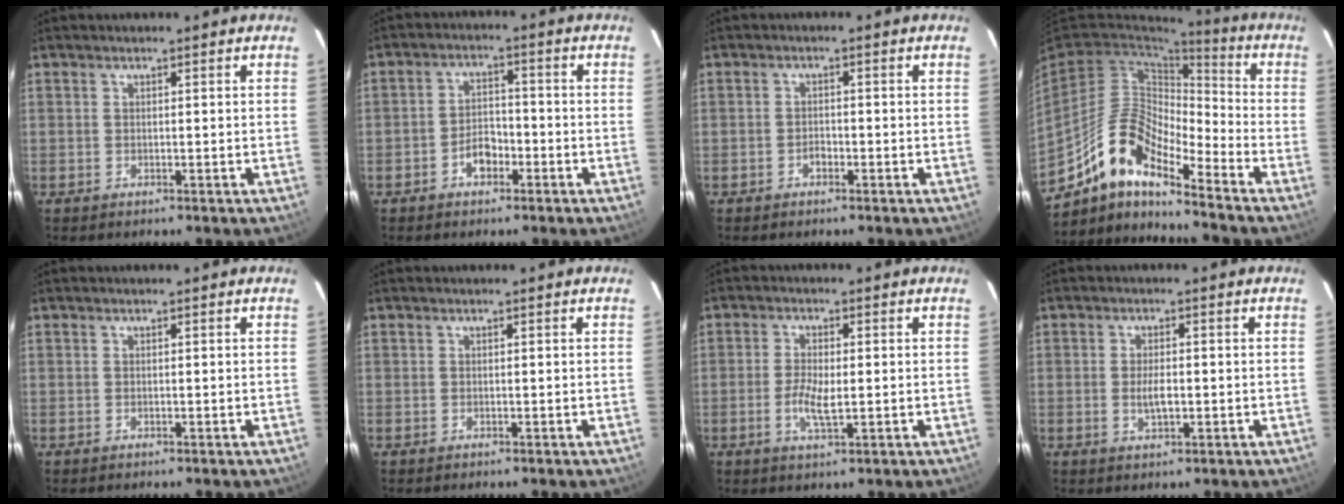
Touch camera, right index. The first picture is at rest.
{"total": 4.5, "force": [-2.6, 2.7, 2.4], "torque": [-0.049, 0.008, -0.040]}
{"total": 1.3, "force": [-0.9, 0.9, 0.4], "torque": [-0.008, 0.002, -0.014]}
{"total": 13.7, "force": [-10.0, 3.9, 8.5], "torque": [-0.156, 0.001, -0.199]}
{"total": 0.0}
{"total": 0.0}
{"total": 4.4, "force": [-0.9, 1.5, 4.1], "torque": [-0.084, -0.006, -0.019]}
{"total": 3.2, "force": [-0.5, 1.3, 2.8], "torque": [-0.052, -0.006, -0.007]}